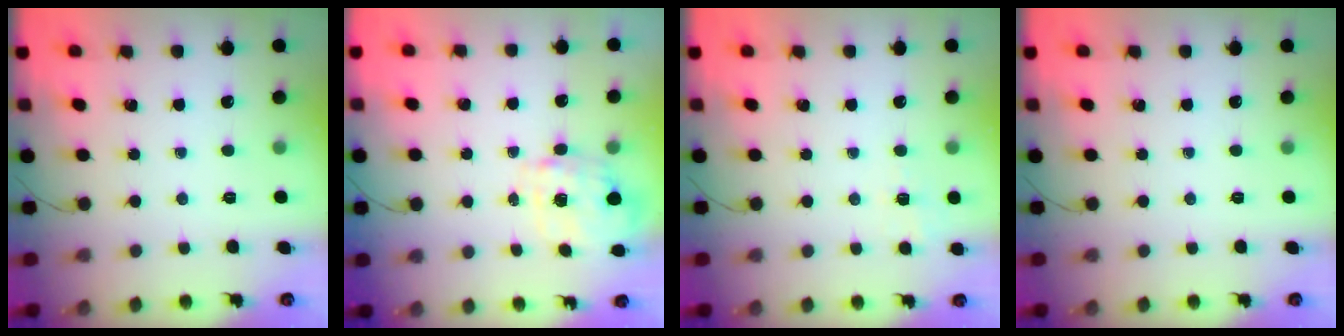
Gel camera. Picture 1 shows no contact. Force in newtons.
{"total": 3.8, "press": 3.8, "slide": 0.8}
{"total": 2.0, "press": 1.0, "slide": 1.7}
{"total": 0.0}